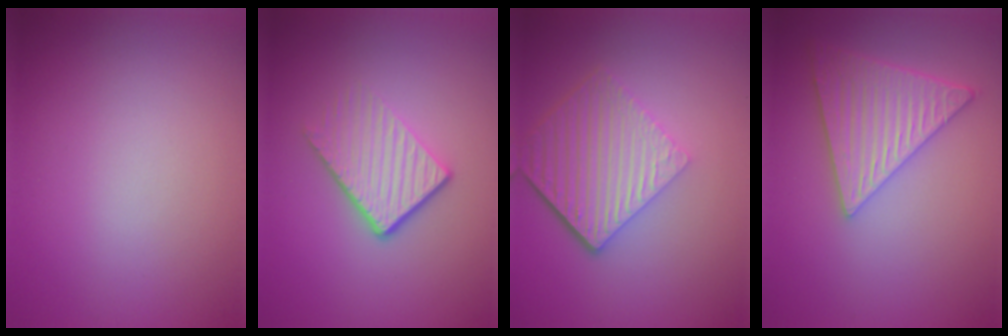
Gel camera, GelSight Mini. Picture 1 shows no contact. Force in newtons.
{"total": 3.9, "press": 2.6, "slide": 2.9}
{"total": 6.3, "press": 4.2, "slide": 4.7}
{"total": 6.0, "press": 4.9, "slide": 3.4}